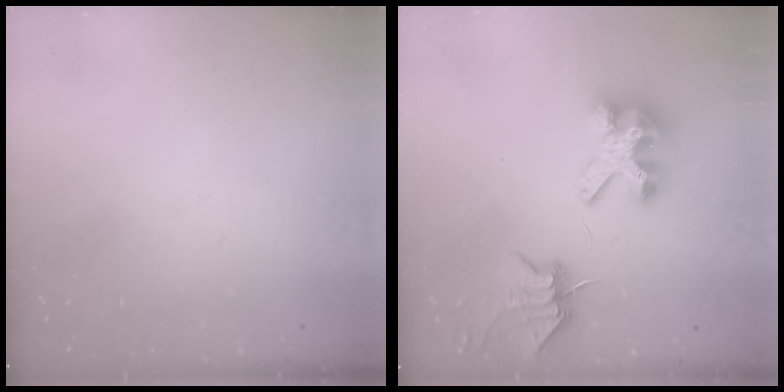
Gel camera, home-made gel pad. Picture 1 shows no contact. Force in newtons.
{"total": 7.0, "press": 7.0, "slide": 0.9}